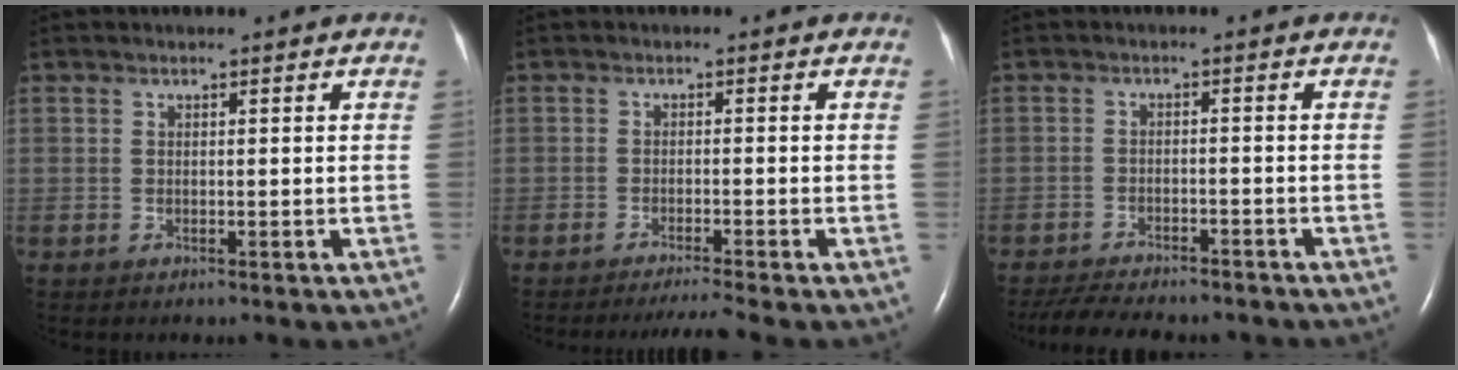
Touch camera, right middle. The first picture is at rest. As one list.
[{"total": 4.2, "force": [-3.6, -1.5, 1.6], "torque": [-0.027, -0.015, -0.060]}, {"total": 12.6, "force": [-11.2, 2.8, 5.2], "torque": [-0.096, -0.012, -0.153]}]